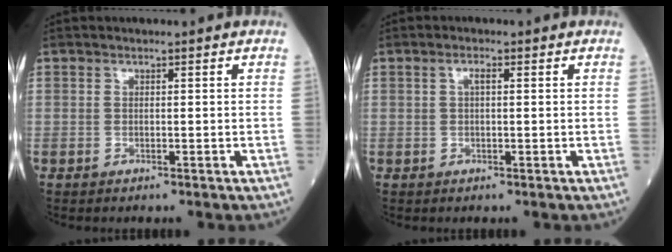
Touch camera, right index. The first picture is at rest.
{"total": 1.4, "force": [0.4, 0.4, 1.3], "torque": [-0.025, 0.004, 0.005]}